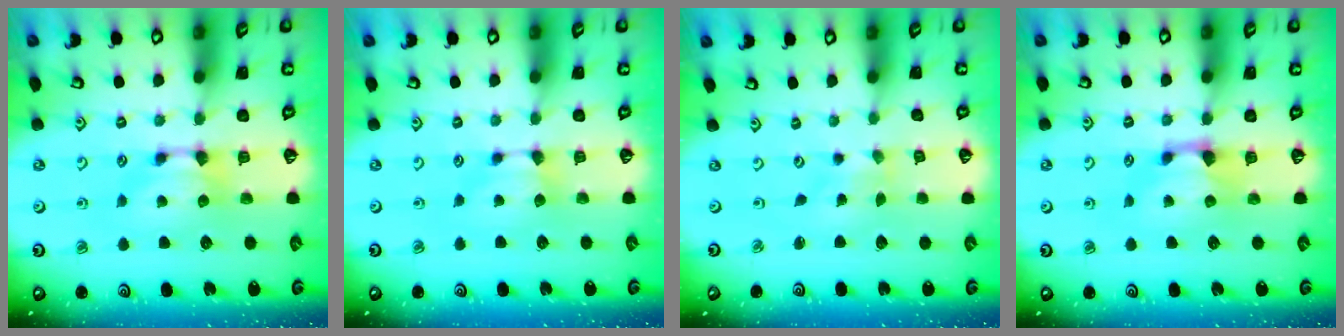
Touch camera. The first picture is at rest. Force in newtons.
{"total": 0.6, "press": 0.6, "slide": 0.3}
{"total": 4.1, "press": 4.1, "slide": 0.6}
{"total": 0.7, "press": 0.2, "slide": 0.7}